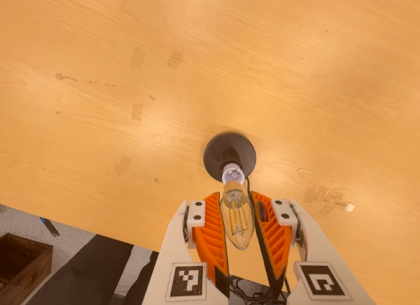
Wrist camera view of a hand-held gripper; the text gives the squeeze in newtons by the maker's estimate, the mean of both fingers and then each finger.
{"total": 12.2, "left": 12.4, "right": 11.9}